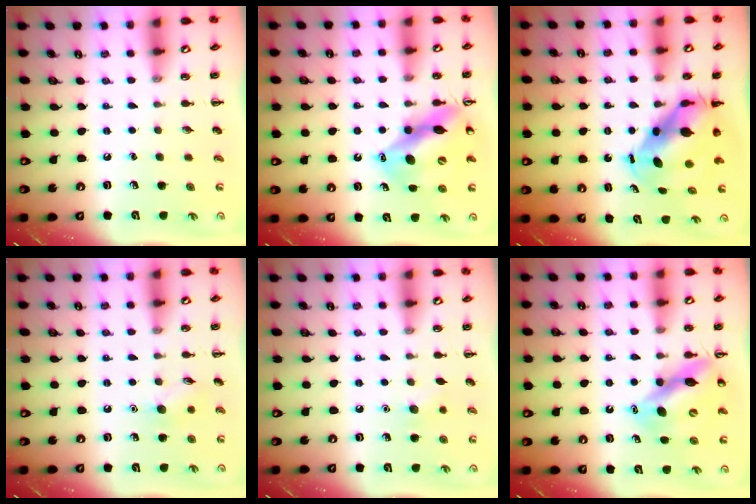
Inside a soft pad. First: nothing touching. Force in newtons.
{"total": 13.8, "press": 13.2, "slide": 3.8}
{"total": 8.2, "press": 8.0, "slide": 1.9}
{"total": 6.5, "press": 6.4, "slide": 1.0}
{"total": 5.8, "press": 5.6, "slide": 1.5}
{"total": 11.7, "press": 11.2, "slide": 3.3}